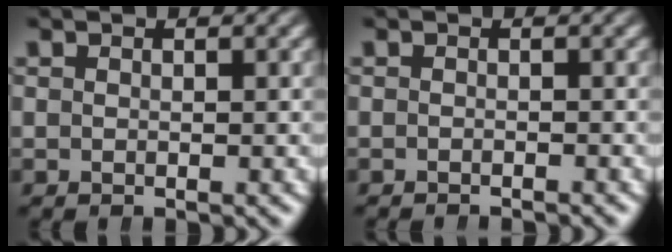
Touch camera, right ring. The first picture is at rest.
{"total": 1.0, "force": [-1.0, 0.2, -0.1], "torque": [-0.004, -0.003, -0.020]}